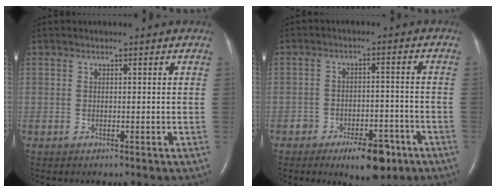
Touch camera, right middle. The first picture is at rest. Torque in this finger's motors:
{"motor_torque": [0.18, -0.15, 0.17, 0.06]}